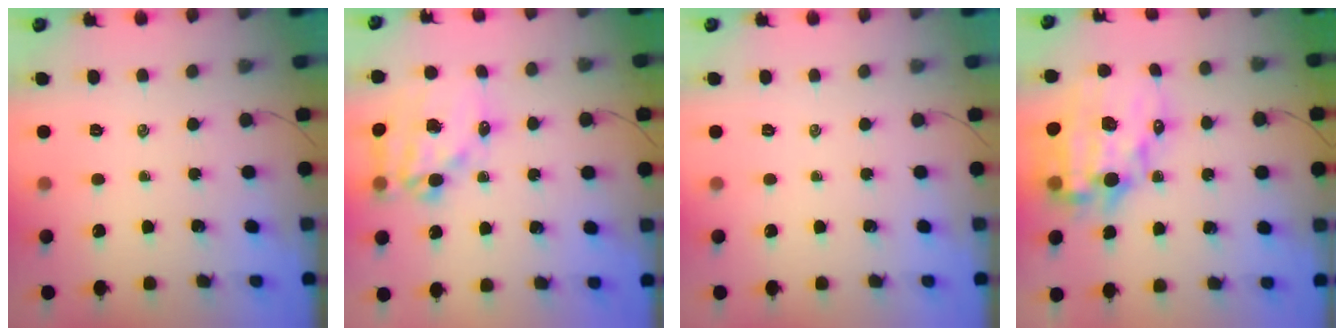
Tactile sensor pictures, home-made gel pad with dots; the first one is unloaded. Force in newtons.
{"total": 15.1, "press": 14.6, "slide": 3.7}
{"total": 0.0}
{"total": 16.4, "press": 15.9, "slide": 3.8}